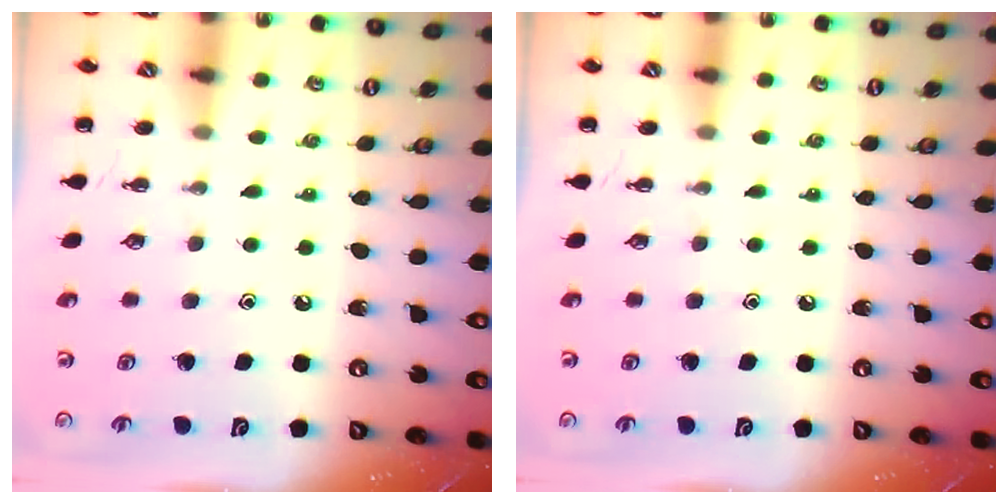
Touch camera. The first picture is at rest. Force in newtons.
{"total": 0.0}